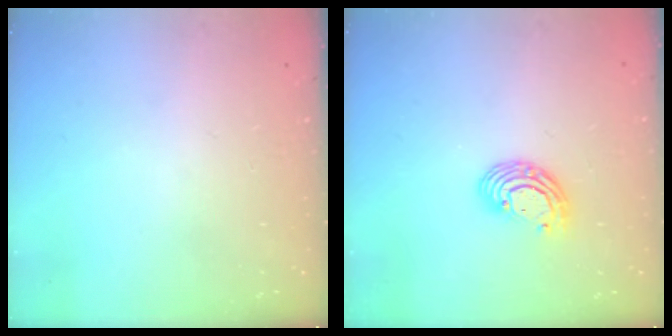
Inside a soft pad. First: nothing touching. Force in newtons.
{"total": 8.4, "press": 8.3, "slide": 1.4}